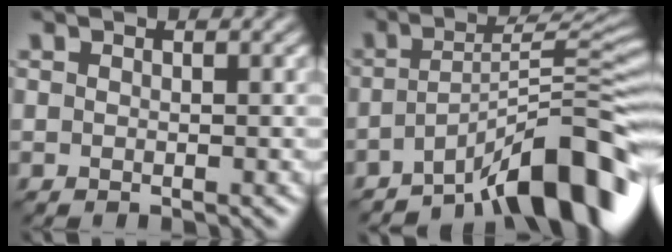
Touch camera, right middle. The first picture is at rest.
{"total": 9.2, "force": [-6.3, 1.2, 6.6], "torque": [-0.084, 0.014, -0.110]}